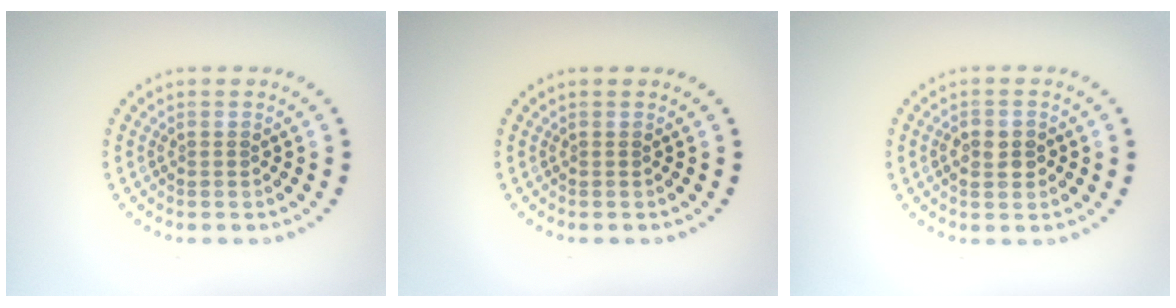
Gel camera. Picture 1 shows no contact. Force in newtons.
{"total": 0.0}
{"total": 2.2, "press": 2.2, "slide": 0.3}